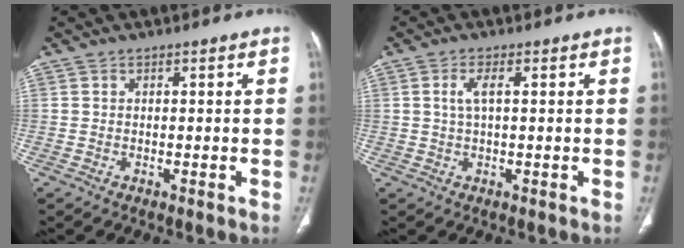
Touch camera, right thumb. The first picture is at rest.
{"total": 2.9, "force": [0.7, 1.0, 2.7], "torque": [-0.065, 0.009, 0.015]}